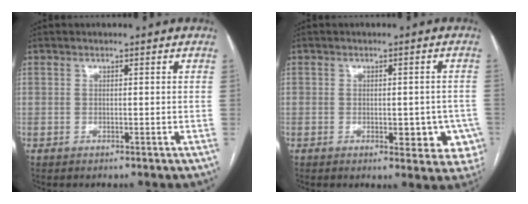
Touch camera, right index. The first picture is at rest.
{"total": 7.2, "force": [-2.0, 3.8, 5.8], "torque": [-0.048, 0.011, -0.018]}